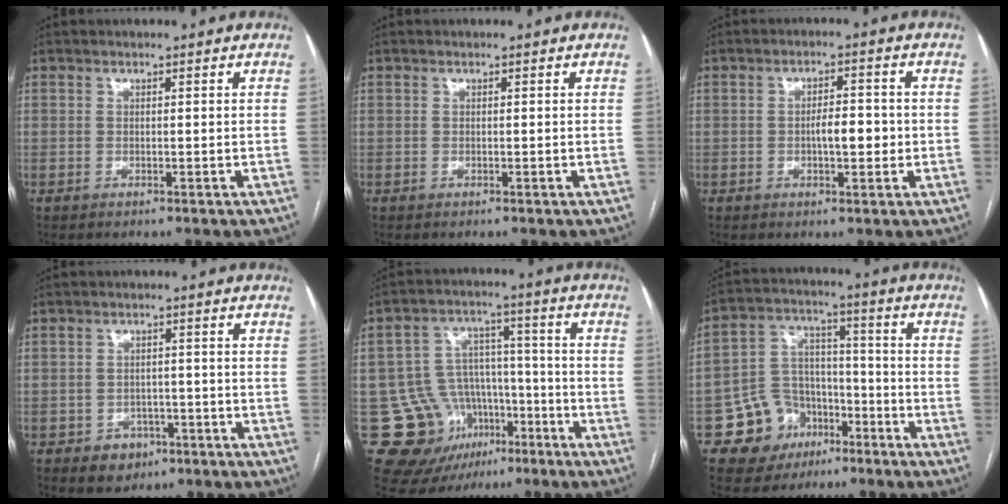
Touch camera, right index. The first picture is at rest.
{"total": 0.0}
{"total": 4.3, "force": [-0.6, 1.5, 4.0], "torque": [-0.064, 0.004, -0.008]}
{"total": 4.5, "force": [-2.2, 3.8, 1.2], "torque": [-0.007, 0.011, -0.023]}
{"total": 14.4, "force": [-6.5, 11.9, 4.7], "torque": [-0.078, 0.066, -0.085]}
{"total": 11.0, "force": [-5.6, 9.2, 2.5], "torque": [-0.034, 0.052, -0.081]}